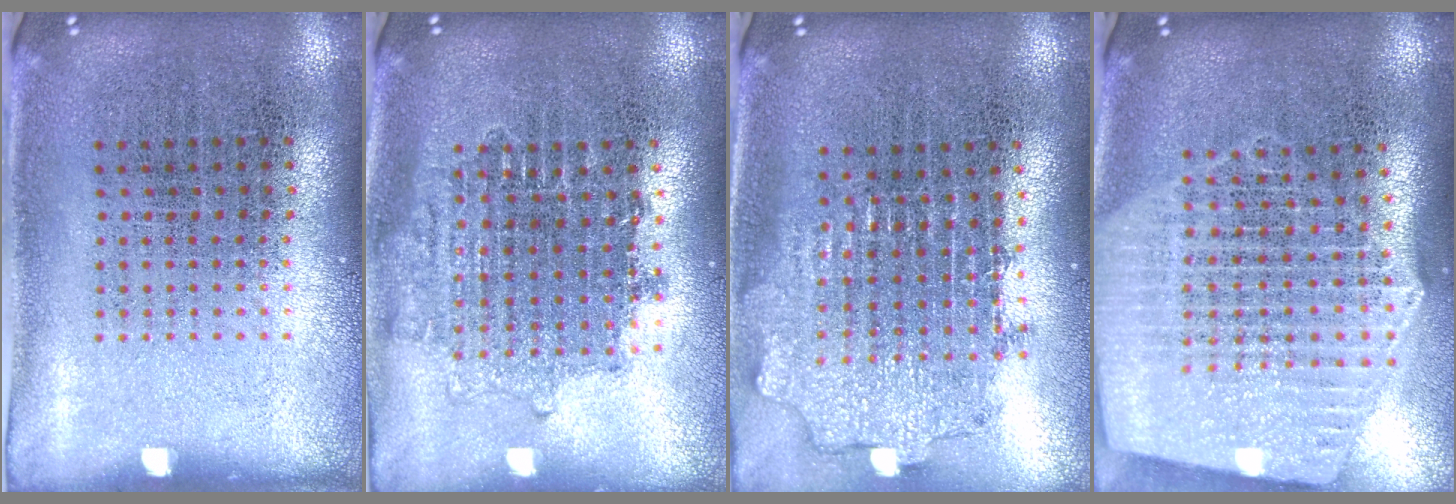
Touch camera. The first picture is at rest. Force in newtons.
{"total": 1.6, "press": 1.3, "slide": 0.9}
{"total": 2.0, "press": 1.5, "slide": 1.3}
{"total": 2.8, "press": 2.4, "slide": 1.4}